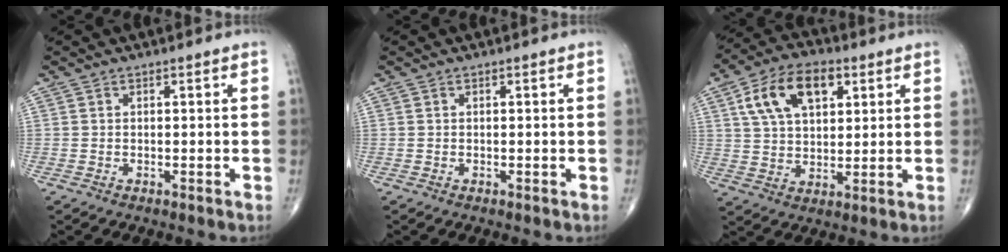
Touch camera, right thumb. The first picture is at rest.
{"total": 0.0}
{"total": 13.5, "force": [5.2, 7.8, 9.7], "torque": [-0.156, 0.000, 0.091]}